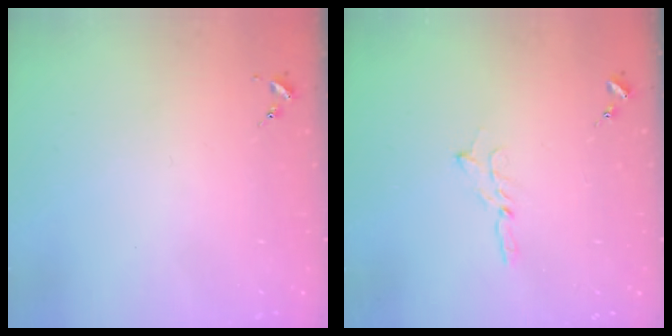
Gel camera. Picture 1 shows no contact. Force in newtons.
{"total": 2.0, "press": 2.0, "slide": 0.2}